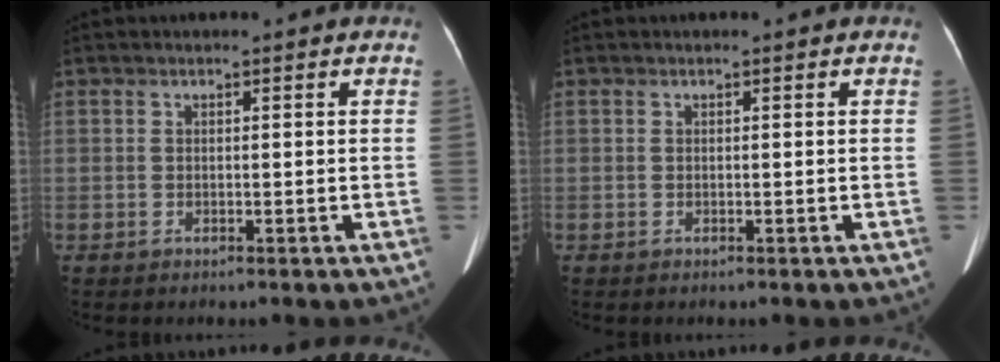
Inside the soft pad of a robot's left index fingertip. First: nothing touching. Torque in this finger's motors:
{"motor_torque": [0.00, 0.00, 0.00, 0.00]}